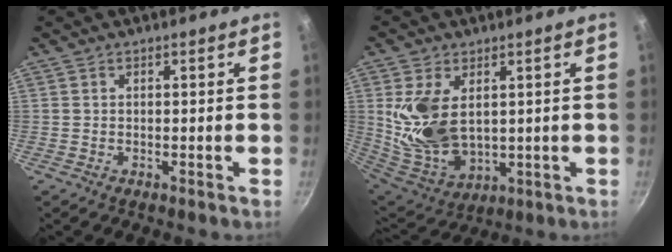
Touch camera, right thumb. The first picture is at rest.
{"total": 14.0, "force": [2.8, 8.7, 10.6], "torque": [-0.197, -0.037, 0.073]}